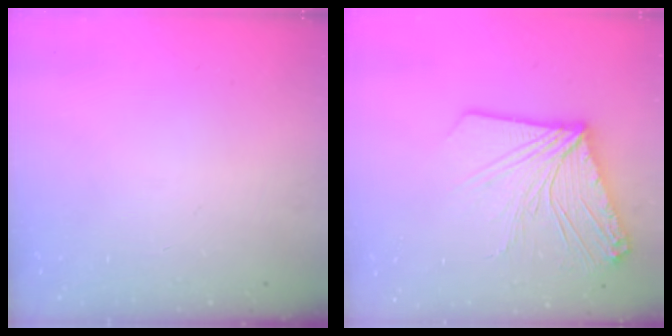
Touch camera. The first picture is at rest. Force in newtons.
{"total": 17.4, "press": 17.2, "slide": 2.3}